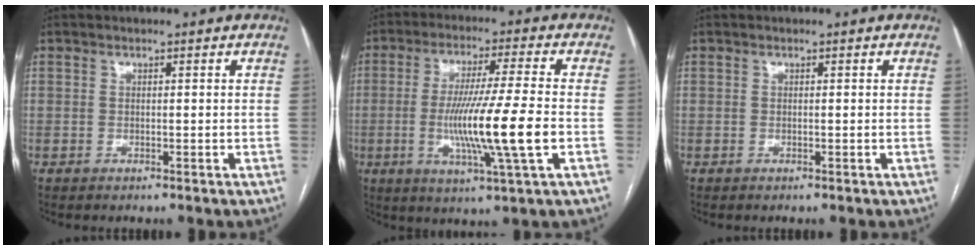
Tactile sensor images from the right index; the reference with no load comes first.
{"total": 13.4, "force": [-2.5, -0.8, 13.2], "torque": [-0.248, -0.018, -0.050]}
{"total": 0.0}